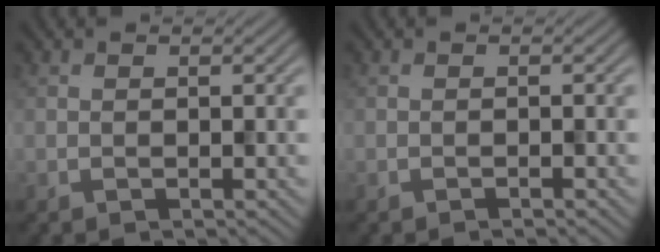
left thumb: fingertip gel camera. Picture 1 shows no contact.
{"total": 0.5, "force": [-0.5, -0.1, 0.2], "torque": [-0.003, 0.002, -0.008]}